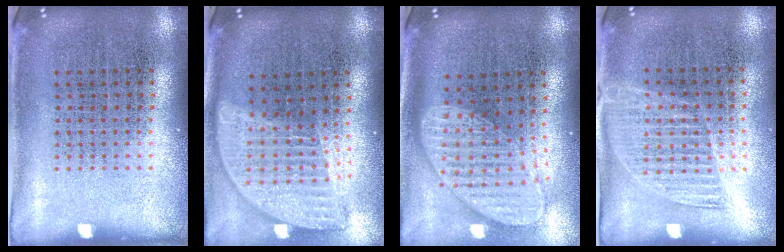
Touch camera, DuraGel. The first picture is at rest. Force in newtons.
{"total": 2.0, "press": 1.6, "slide": 1.2}
{"total": 2.0, "press": 1.6, "slide": 1.2}
{"total": 1.3, "press": 1.1, "slide": 0.7}